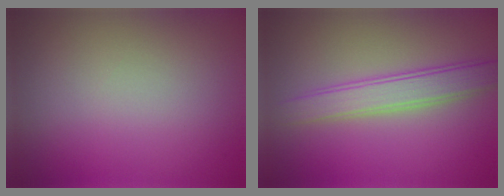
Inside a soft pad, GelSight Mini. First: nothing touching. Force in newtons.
{"total": 3.6, "press": 3.6, "slide": 0.1}